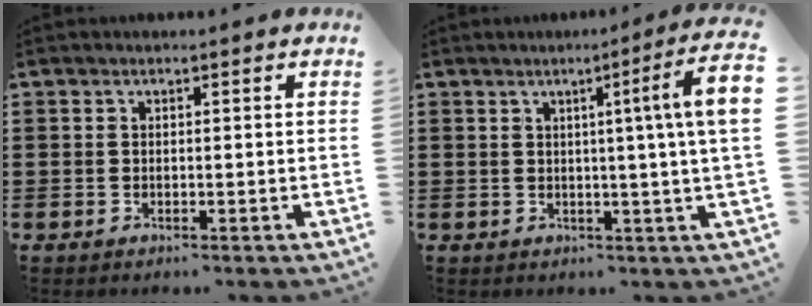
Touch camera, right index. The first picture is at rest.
{"total": 6.9, "force": [1.3, -1.0, 6.7], "torque": [-0.108, -0.016, 0.014]}